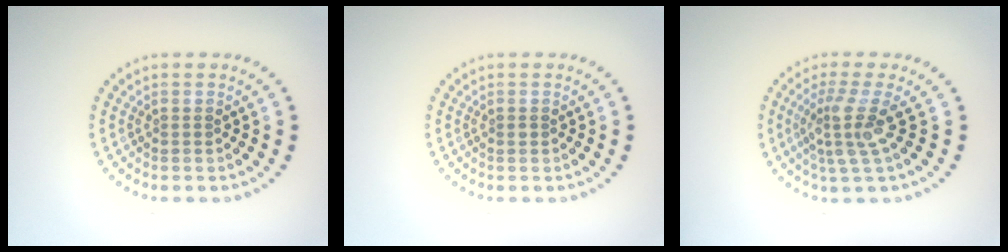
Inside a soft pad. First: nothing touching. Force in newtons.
{"total": 0.5, "press": 0.5, "slide": 0.1}
{"total": 3.6, "press": 2.6, "slide": 2.5}